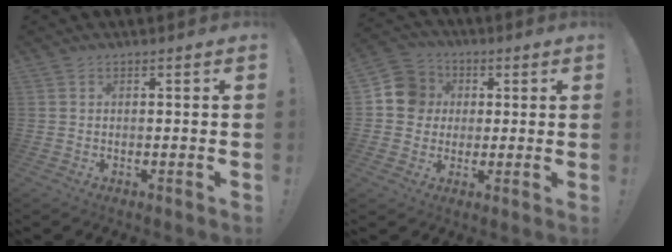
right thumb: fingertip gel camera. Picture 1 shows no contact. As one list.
[{"total": 10.6, "force": [1.3, 10.0, 3.1], "torque": [-0.027, 0.010, 0.030]}]